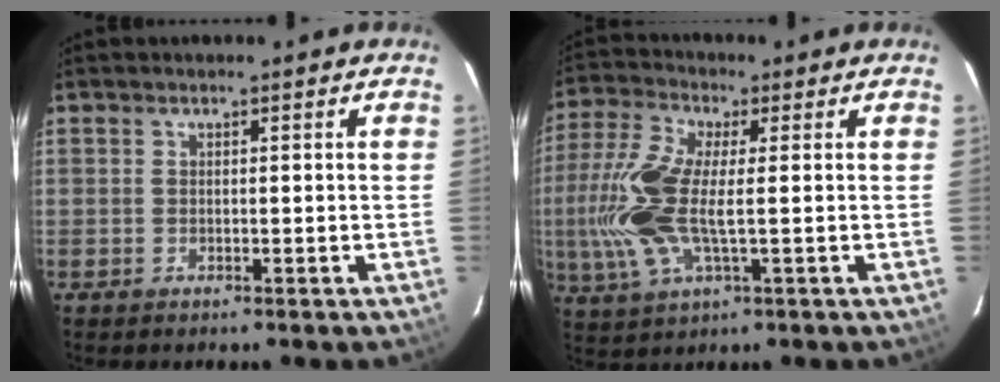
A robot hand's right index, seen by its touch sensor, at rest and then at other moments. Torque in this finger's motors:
{"motor_torque": [0.31, 0.05, 0.75, 0.21]}